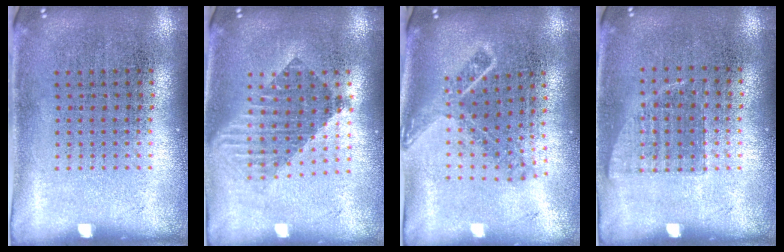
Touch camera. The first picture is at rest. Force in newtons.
{"total": 1.6, "press": 1.4, "slide": 0.9}
{"total": 1.8, "press": 1.3, "slide": 1.3}
{"total": 0.6, "press": 0.6, "slide": 0.2}